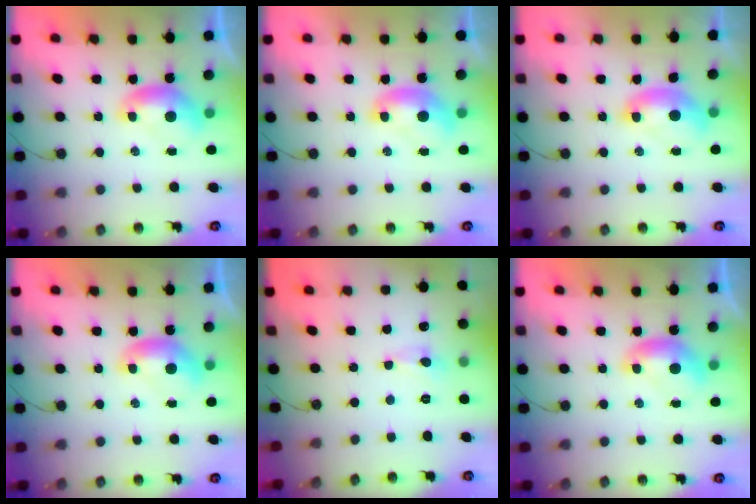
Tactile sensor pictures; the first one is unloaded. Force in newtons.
{"total": 1.3, "press": 1.3, "slide": 0.1}
{"total": 1.8, "press": 1.7, "slide": 0.6}
{"total": 0.0}
{"total": 0.0}
{"total": 0.0}